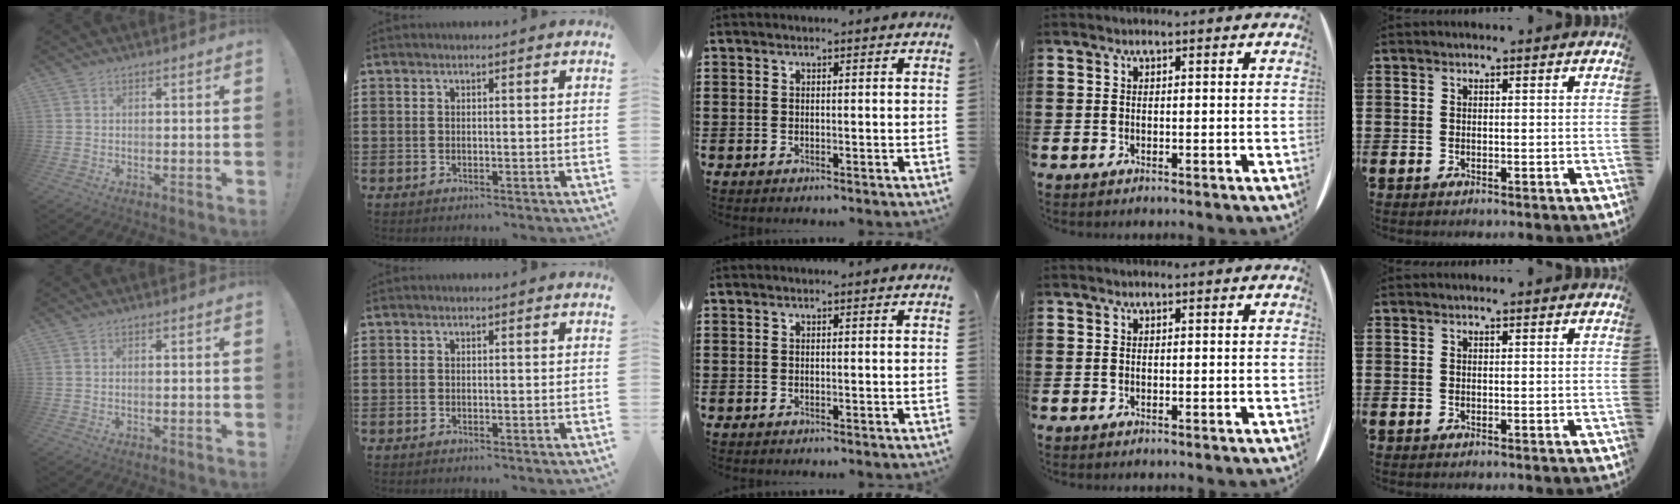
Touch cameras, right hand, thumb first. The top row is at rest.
{}